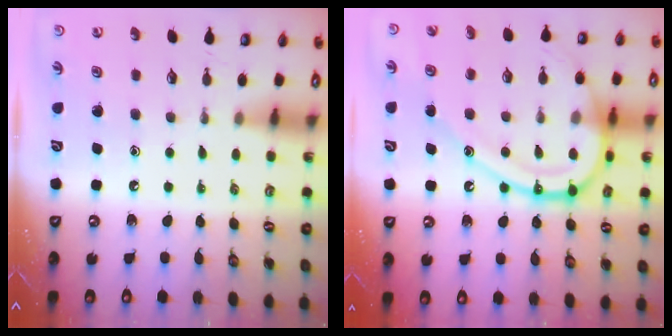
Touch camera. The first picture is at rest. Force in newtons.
{"total": 17.4, "press": 17.3, "slide": 1.8}